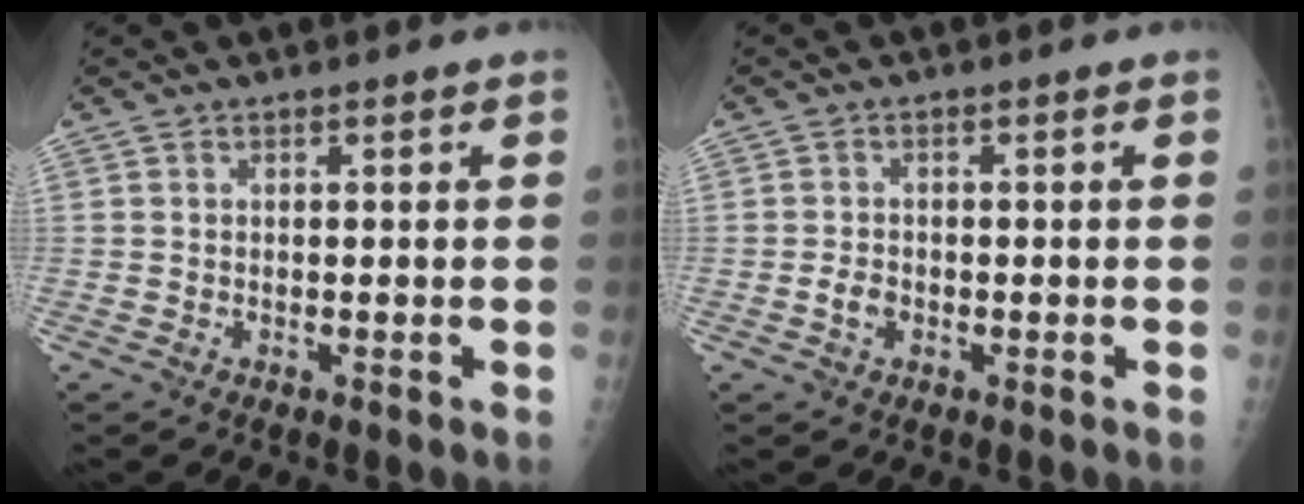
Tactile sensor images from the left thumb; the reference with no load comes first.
{"total": 2.3, "force": [-0.8, 1.7, 1.3], "torque": [-0.018, 0.005, -0.015]}